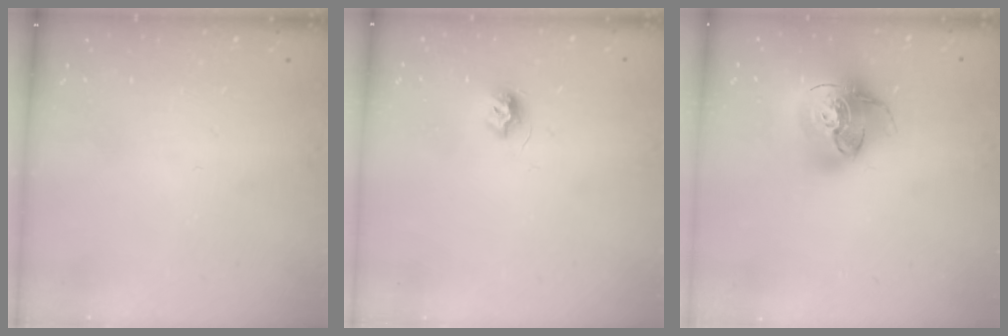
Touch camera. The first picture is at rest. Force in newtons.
{"total": 7.4, "press": 7.4, "slide": 0.4}
{"total": 21.8, "press": 21.6, "slide": 2.6}